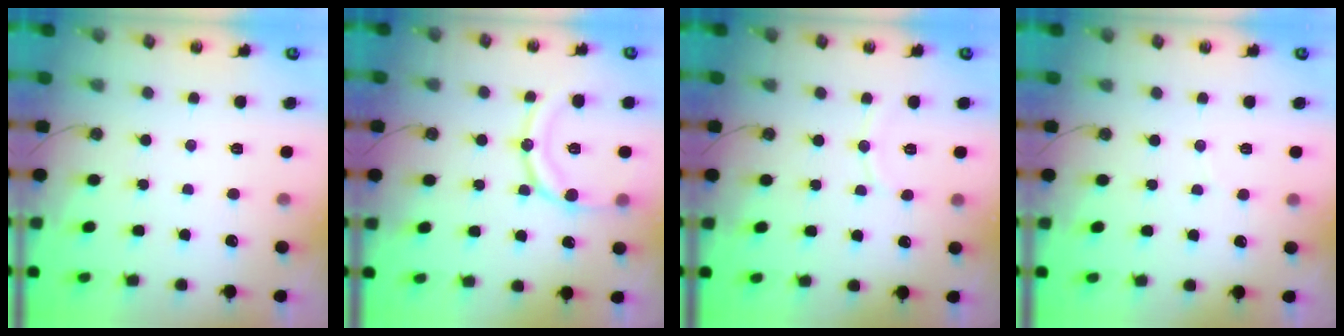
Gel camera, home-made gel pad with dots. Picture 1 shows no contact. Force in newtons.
{"total": 14.7, "press": 14.5, "slide": 1.8}
{"total": 5.8, "press": 5.8, "slide": 0.6}
{"total": 2.8, "press": 2.8, "slide": 0.2}